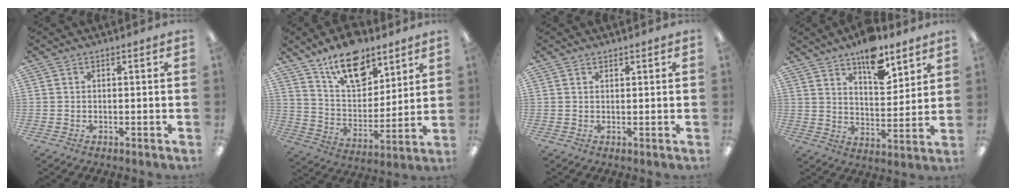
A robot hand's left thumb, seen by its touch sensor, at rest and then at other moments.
{"total": 16.3, "force": [11.4, 8.3, 8.2], "torque": [-0.129, -0.062, 0.202]}
{"total": 0.9, "force": [0.8, 0.2, 0.2], "torque": [-0.006, -0.001, 0.016]}
{"total": 12.5, "force": [9.2, 5.2, 6.6], "torque": [-0.091, -0.056, 0.159]}